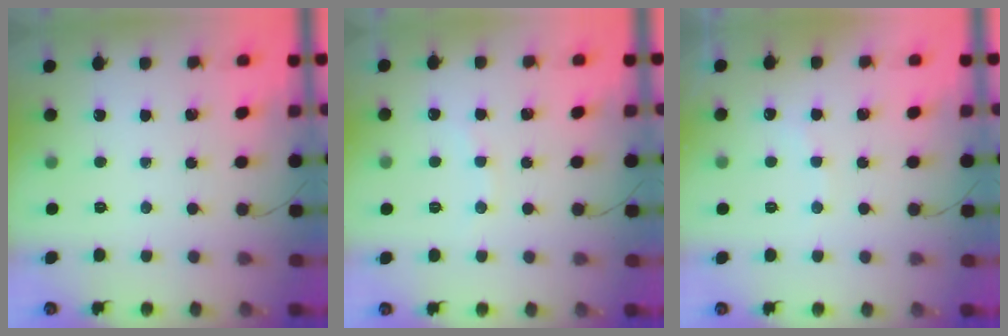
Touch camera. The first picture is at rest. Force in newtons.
{"total": 4.1, "press": 3.9, "slide": 1.2}
{"total": 5.5, "press": 5.4, "slide": 0.8}